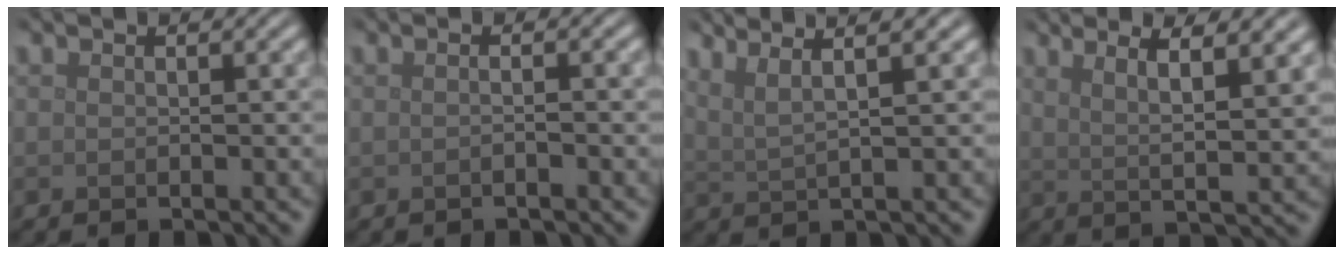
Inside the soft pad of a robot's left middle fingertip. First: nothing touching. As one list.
[{"total": 1.3, "force": [-0.2, 0.5, 1.2], "torque": [-0.012, -0.001, -0.009]}, {"total": 6.5, "force": [4.4, 1.7, 4.5], "torque": [-0.072, 0.033, 0.042]}, {"total": 6.7, "force": [3.4, 1.6, 5.6], "torque": [-0.069, 0.019, 0.040]}]